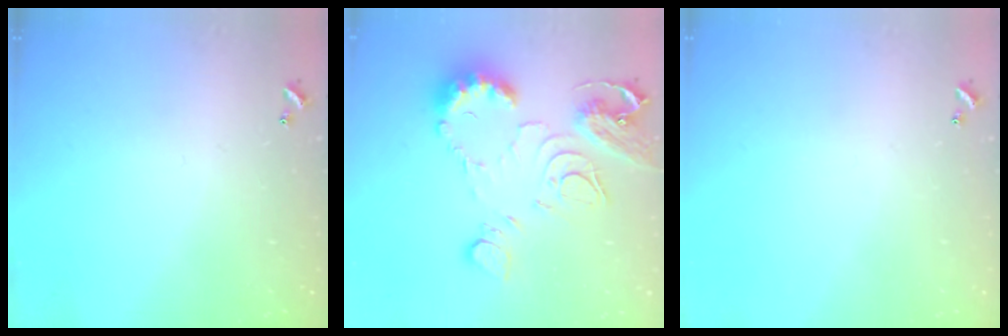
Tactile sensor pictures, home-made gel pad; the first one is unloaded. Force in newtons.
{"total": 12.9, "press": 12.9, "slide": 1.1}
{"total": 0.0}